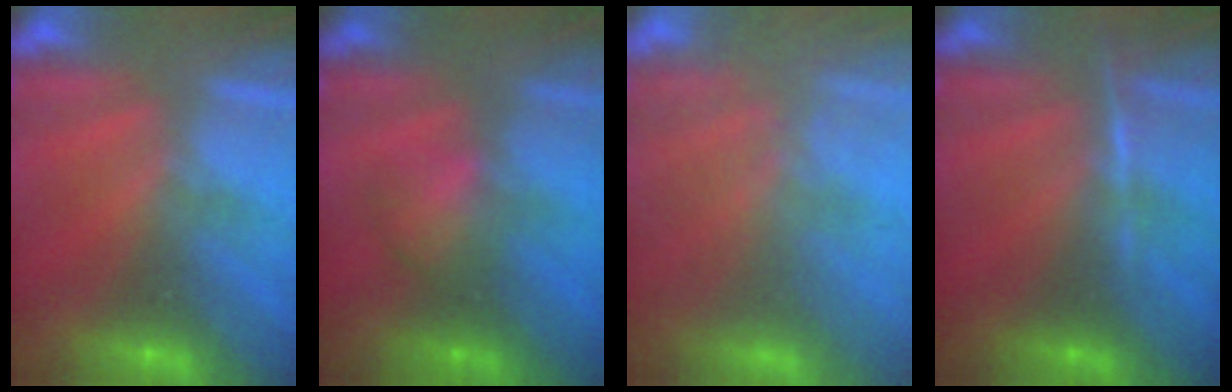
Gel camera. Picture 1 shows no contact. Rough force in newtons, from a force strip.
{"total": 2.0}
{"total": 7.4}
{"total": 2.9}